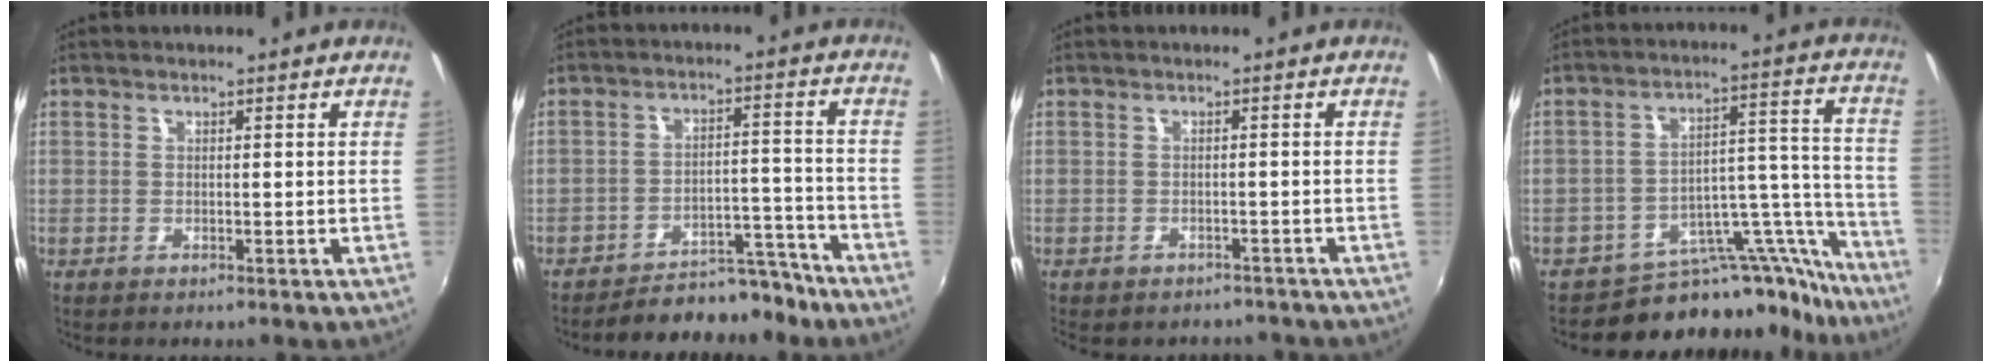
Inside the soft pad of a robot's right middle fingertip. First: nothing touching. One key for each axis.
{"total": 12.4, "fx": -11.2, "fy": 3.9, "fz": 3.6, "tx": -0.070, "ty": 0.029, "tz": -0.143}
{"total": 7.3, "fx": -6.4, "fy": 2.7, "fz": 2.2, "tx": -0.052, "ty": -0.017, "tz": -0.084}
{"total": 17.6, "fx": -16.4, "fy": 5.8, "fz": 2.4, "tx": -0.018, "ty": 0.068, "tz": -0.239}